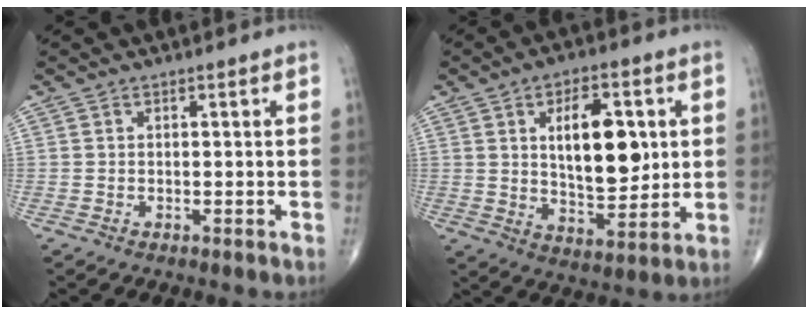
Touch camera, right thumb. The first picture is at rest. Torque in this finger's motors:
{"motor_torque": [0.16, 0.31, 0.21, 0.04, 0.12]}